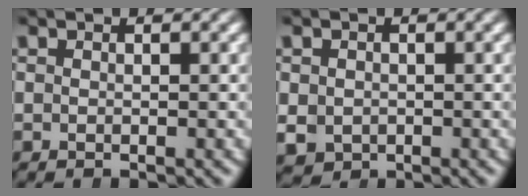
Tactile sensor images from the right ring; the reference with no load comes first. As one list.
[{"total": 3.4, "force": [-0.8, 3.1, 1.2], "torque": [-0.031, -0.026, 0.005]}]